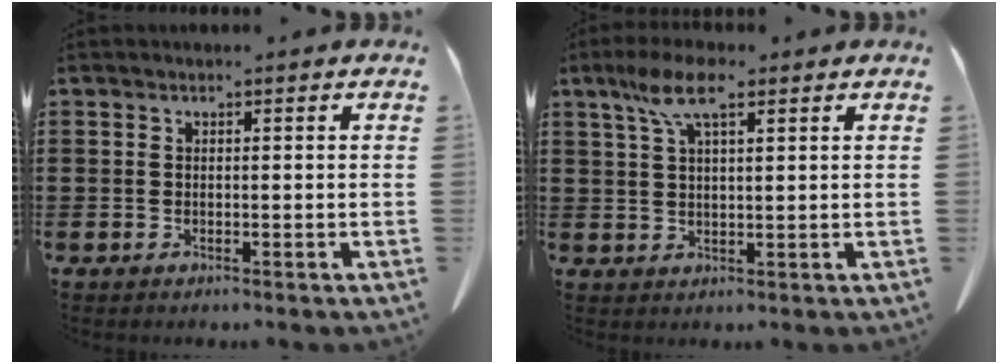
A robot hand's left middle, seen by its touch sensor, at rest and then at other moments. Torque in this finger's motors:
{"motor_torque": [2.14, 0.00, 0.33, 0.13]}